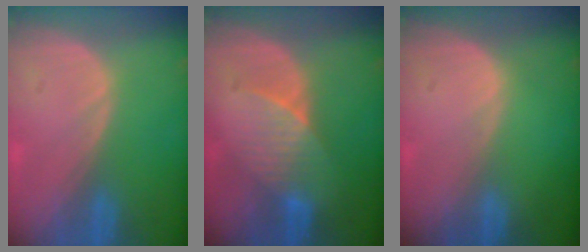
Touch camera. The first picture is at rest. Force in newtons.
{"total": 5.2, "press": 5.1, "slide": 1.3}
{"total": 0.0}